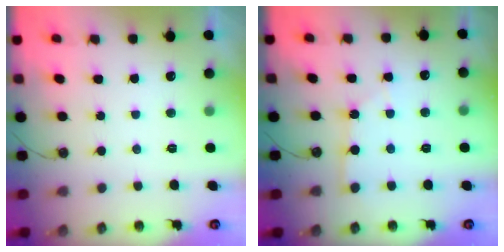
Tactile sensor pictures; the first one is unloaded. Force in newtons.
{"total": 4.6, "press": 4.5, "slide": 0.7}